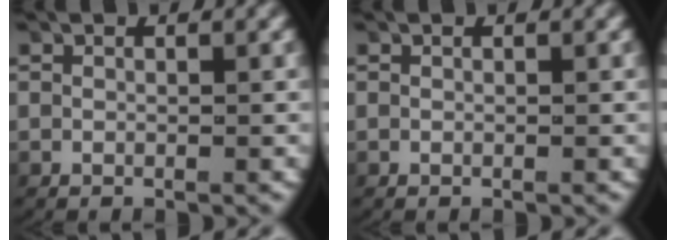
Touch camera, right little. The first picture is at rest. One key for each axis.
{"total": 0.0}